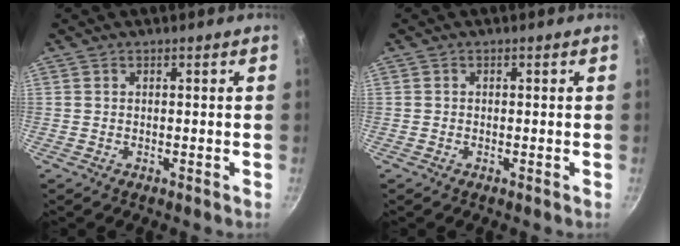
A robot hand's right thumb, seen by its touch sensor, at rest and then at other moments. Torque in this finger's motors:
{"motor_torque": [-0.33, 0.03, -0.27, 0.12, 0.03]}